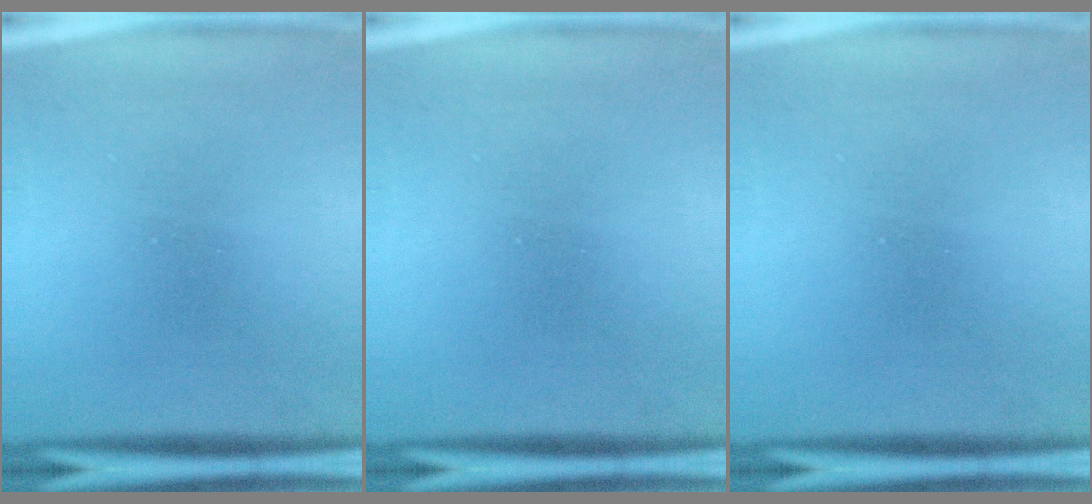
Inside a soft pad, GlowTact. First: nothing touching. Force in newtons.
{"total": 0.0}
{"total": 0.0}